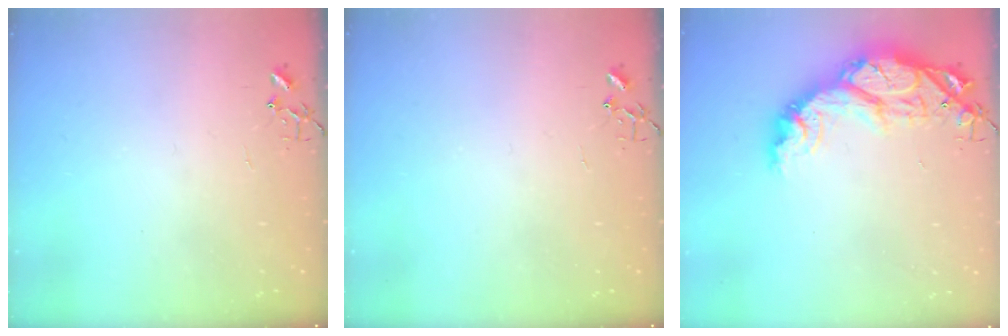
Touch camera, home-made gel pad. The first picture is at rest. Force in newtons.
{"total": 0.0}
{"total": 17.4, "press": 17.4, "slide": 1.3}